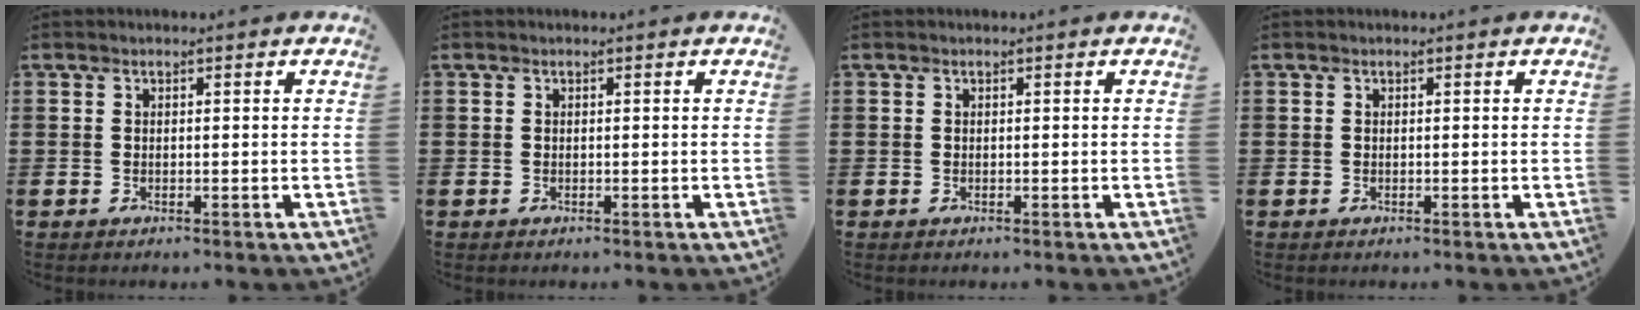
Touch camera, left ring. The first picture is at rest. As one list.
[{"total": 0.0}, {"total": 0.0}, {"total": 0.0}]